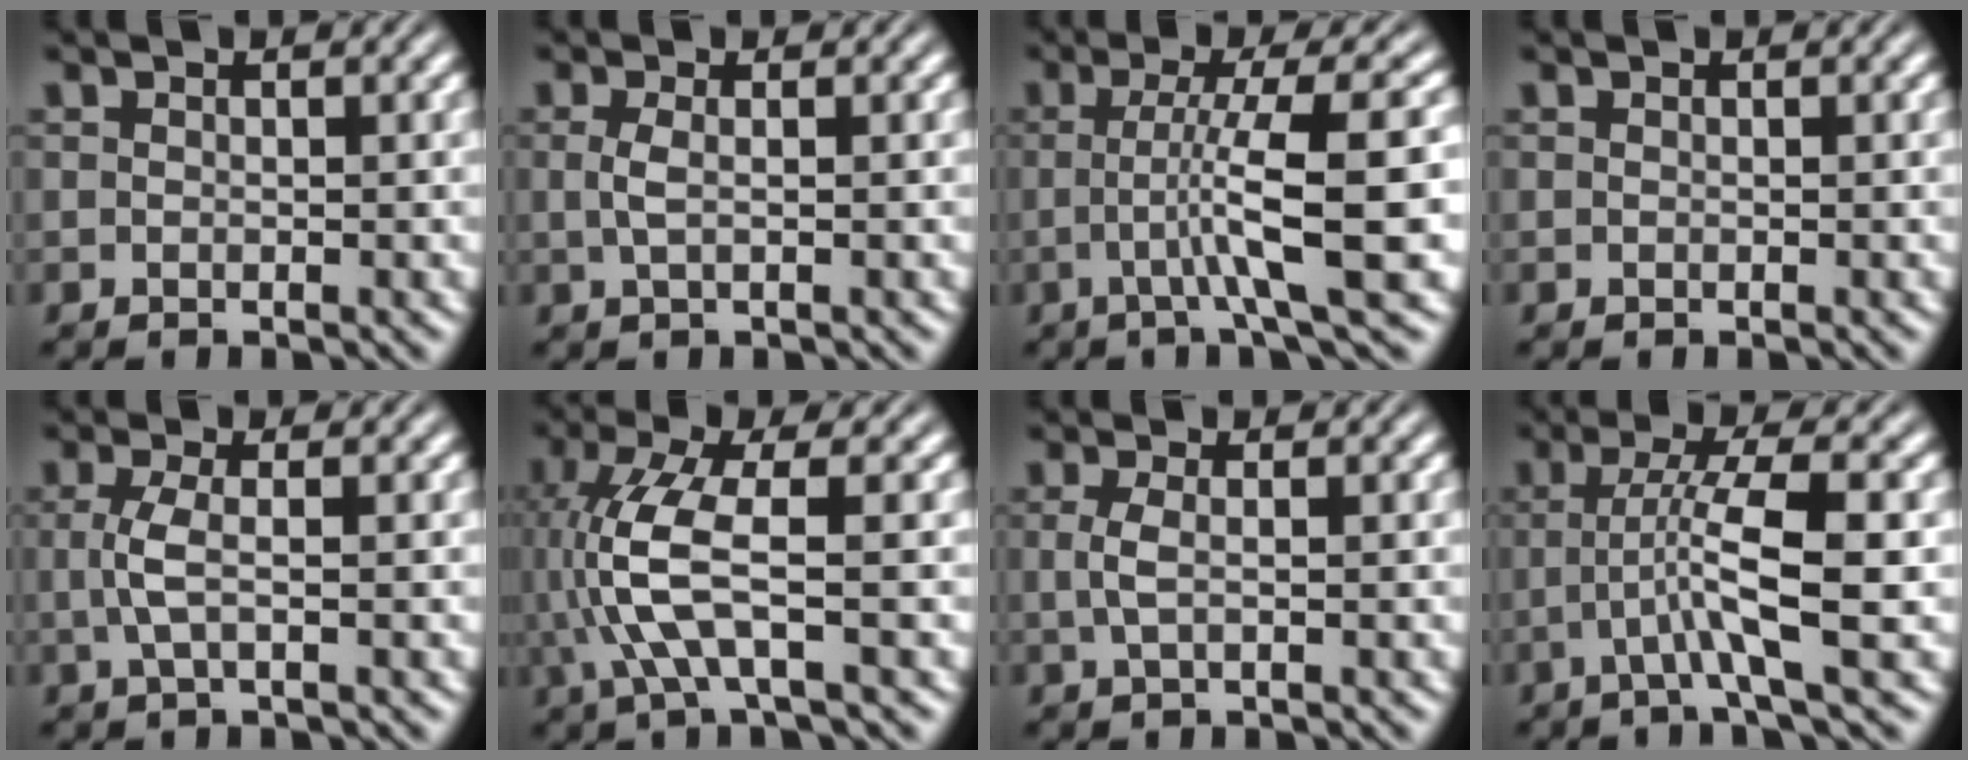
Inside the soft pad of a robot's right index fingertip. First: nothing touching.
{"total": 1.3, "force": [0.1, -0.7, 1.1], "torque": [-0.024, -0.006, 0.008]}
{"total": 5.7, "force": [-0.7, -0.6, 5.6], "torque": [-0.089, -0.010, -0.004]}
{"total": 0.0}
{"total": 2.0, "force": [-0.2, -0.5, 2.0], "torque": [-0.044, -0.004, 0.004]}
{"total": 5.3, "force": [0.0, 1.0, 5.2], "torque": [-0.120, -0.010, 0.010]}
{"total": 1.5, "force": [0.0, -0.6, 1.4], "torque": [-0.029, -0.005, 0.007]}
{"total": 4.8, "force": [-0.2, -0.2, 4.8], "torque": [-0.078, -0.010, -0.002]}